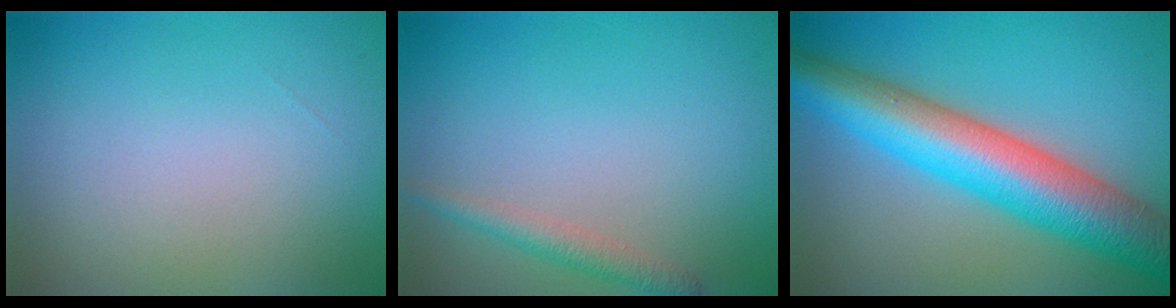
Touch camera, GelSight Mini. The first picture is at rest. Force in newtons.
{"total": 1.8, "press": 1.8, "slide": 0.1}
{"total": 10.8, "press": 10.8, "slide": 0.3}